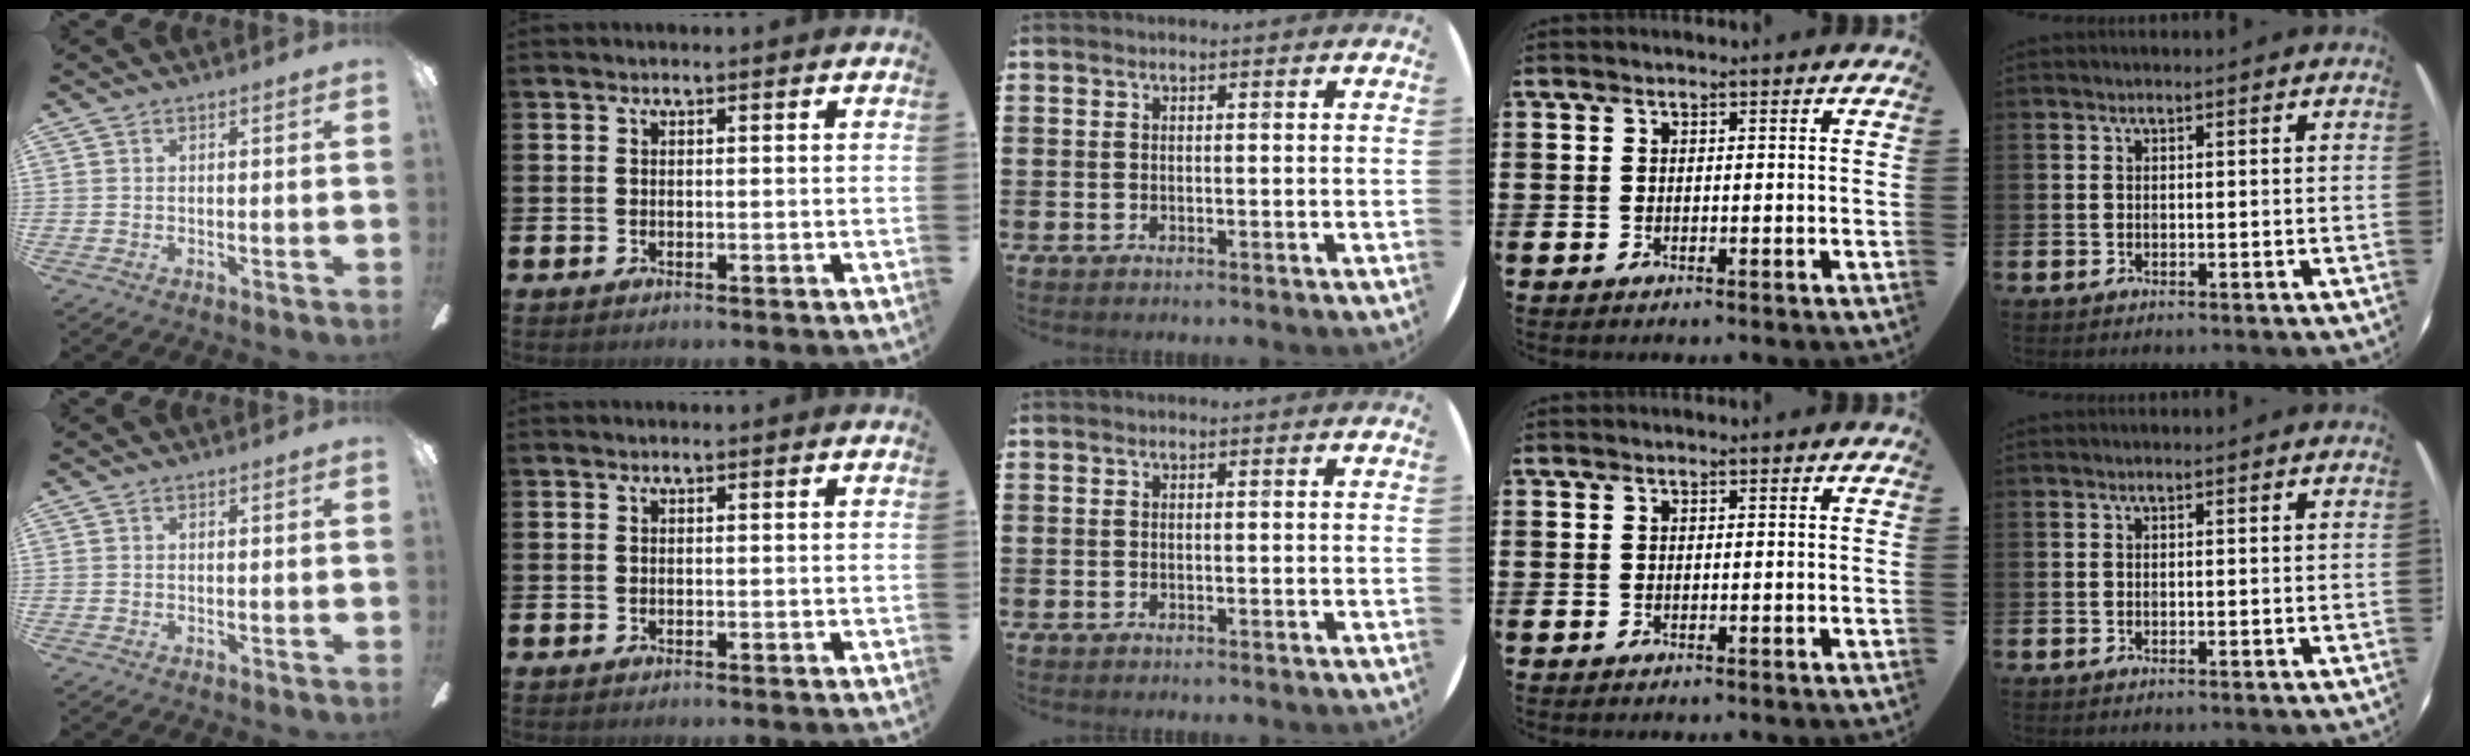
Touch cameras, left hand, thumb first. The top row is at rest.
{}